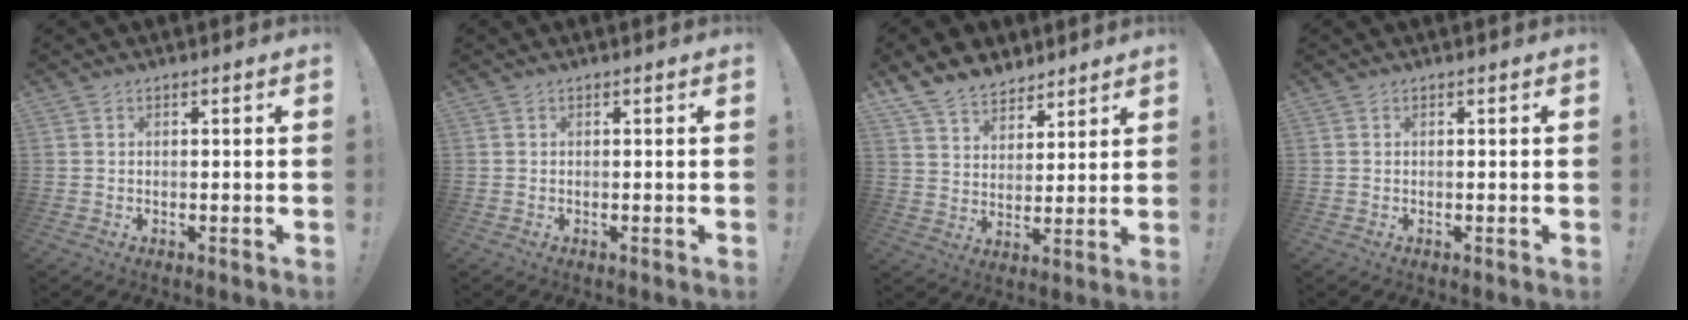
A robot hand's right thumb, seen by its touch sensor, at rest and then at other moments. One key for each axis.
{"total": 0.0}
{"total": 9.7, "fx": 7.9, "fy": 5.4, "fz": 2.0, "tx": -0.046, "ty": -0.056, "tz": 0.157}
{"total": 0.0}